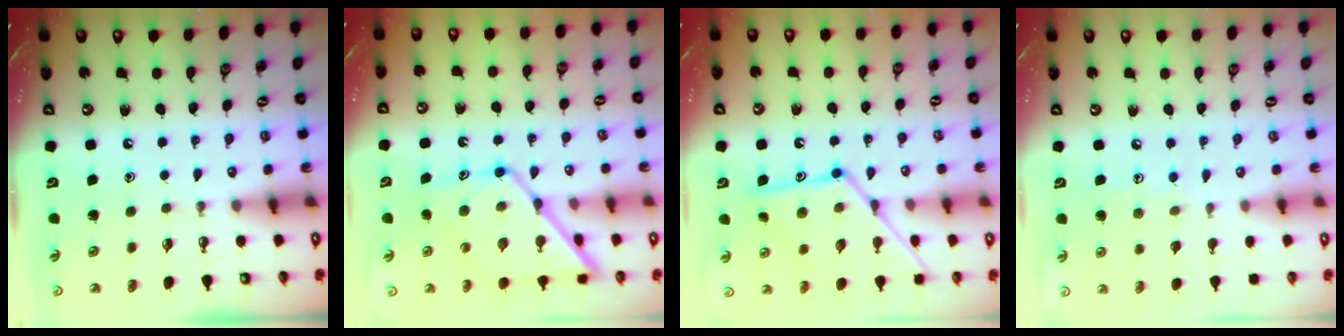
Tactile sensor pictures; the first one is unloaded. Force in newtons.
{"total": 14.6, "press": 14.6, "slide": 1.0}
{"total": 15.1, "press": 15.1, "slide": 1.0}
{"total": 5.2, "press": 5.2, "slide": 0.4}